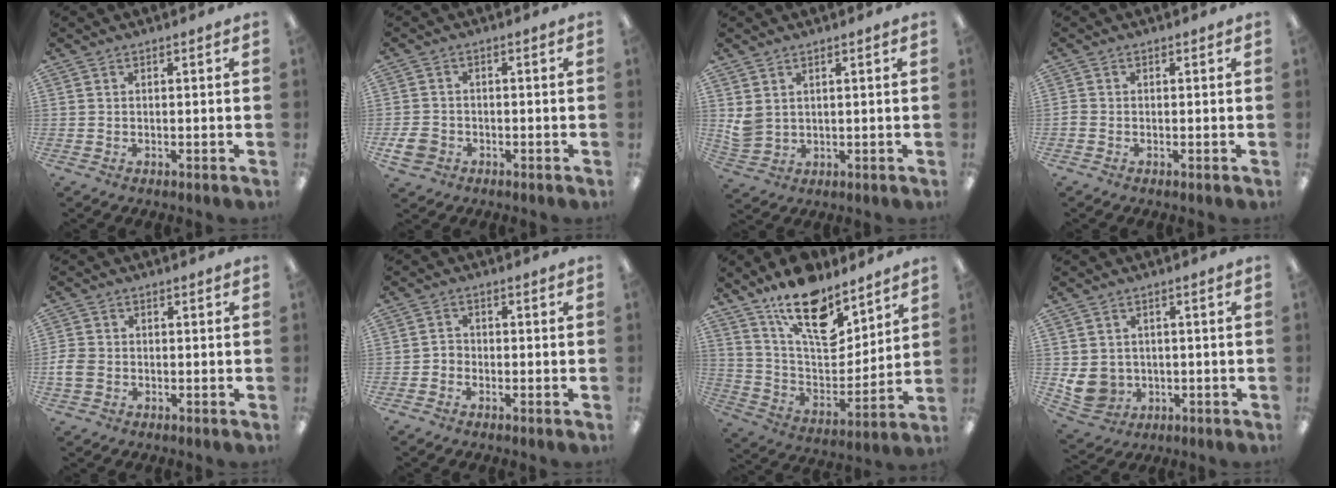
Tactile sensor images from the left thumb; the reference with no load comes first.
{"total": 4.1, "force": [-2.0, 3.1, 1.7], "torque": [-0.039, 0.004, -0.037]}
{"total": 3.9, "force": [2.1, 2.7, 1.8], "torque": [-0.032, -0.010, 0.042]}
{"total": 0.7, "force": [-0.4, 0.5, 0.2], "torque": [-0.002, 0.002, -0.008]}
{"total": 4.9, "force": [-1.5, 4.0, 2.3], "torque": [-0.051, 0.011, -0.027]}
{"total": 2.1, "force": [-1.5, 1.2, 0.7], "torque": [-0.012, 0.008, -0.030]}
{"total": 18.5, "force": [12.8, 8.3, 10.5], "torque": [-0.172, -0.081, 0.224]}
{"total": 6.8, "force": [-0.6, 6.3, 2.4], "torque": [-0.063, -0.001, -0.007]}